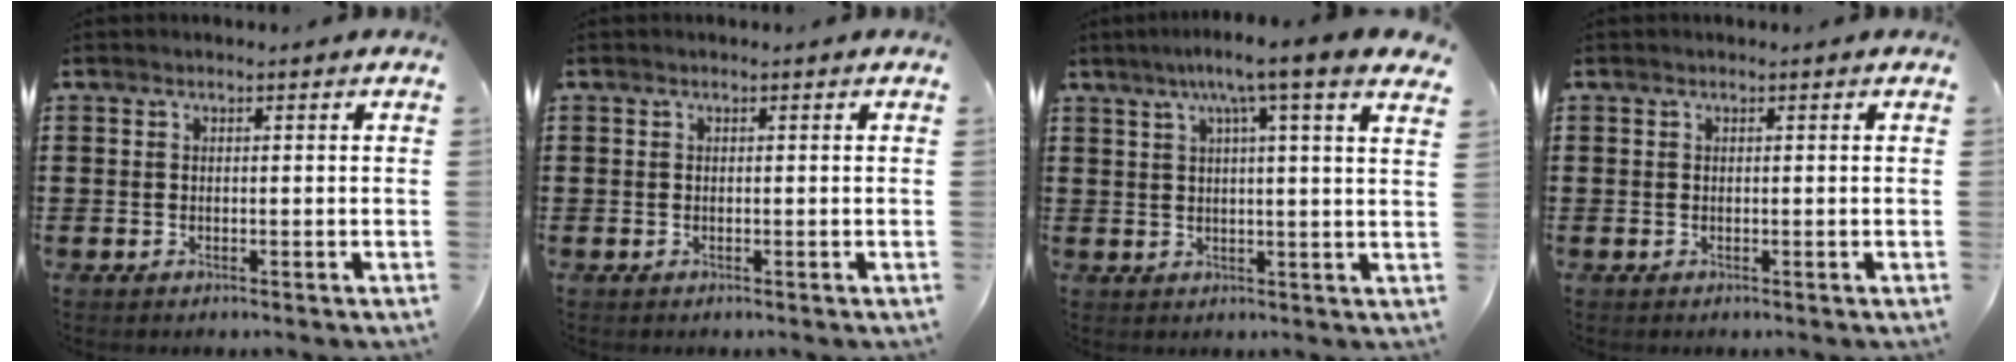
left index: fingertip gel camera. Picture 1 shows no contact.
{"total": 0.0}
{"total": 6.6, "force": [4.1, -0.8, 5.2], "torque": [-0.105, -0.012, 0.063]}
{"total": 0.0}